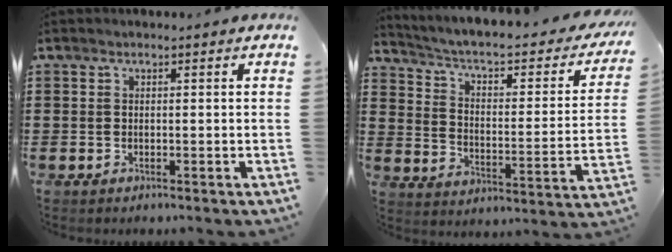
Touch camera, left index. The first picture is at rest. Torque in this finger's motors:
{"motor_torque": [1.15, -0.99, 0.95, 0.15]}